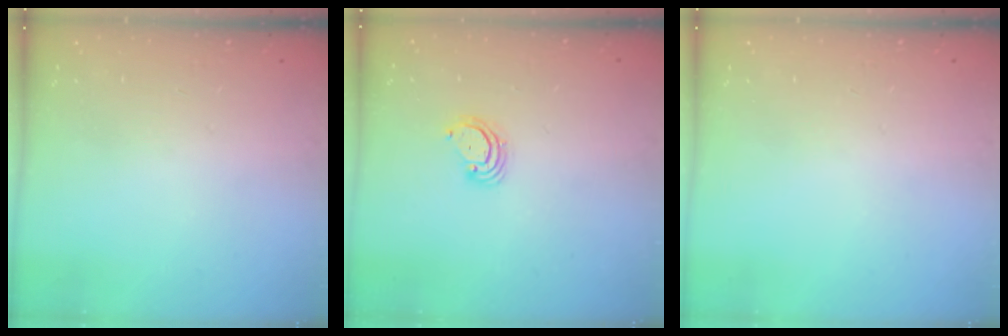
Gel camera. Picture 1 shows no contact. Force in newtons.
{"total": 3.0, "press": 2.9, "slide": 0.3}
{"total": 0.0}